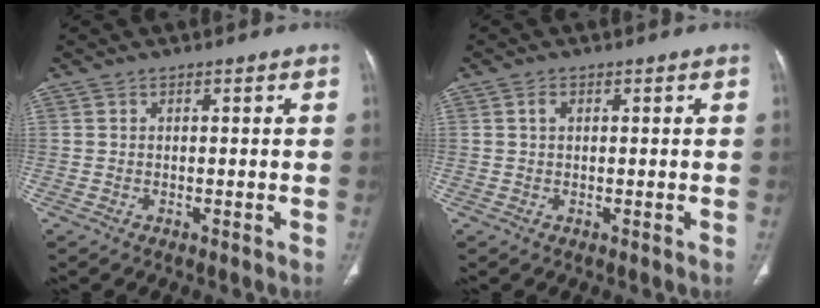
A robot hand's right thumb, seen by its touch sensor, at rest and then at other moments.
{"total": 1.2, "force": [0.3, 0.8, 0.8], "torque": [-0.012, 0.003, 0.005]}